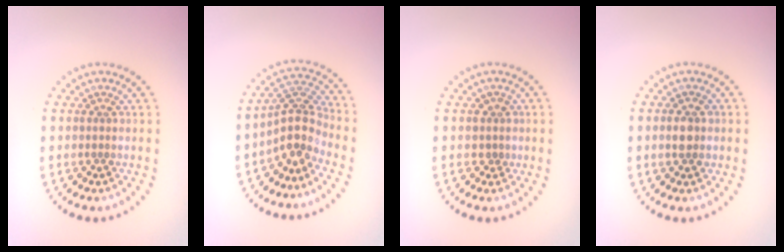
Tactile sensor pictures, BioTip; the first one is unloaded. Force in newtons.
{"total": 3.7, "press": 2.8, "slide": 2.3}
{"total": 1.3, "press": 1.1, "slide": 0.8}
{"total": 2.5, "press": 2.5, "slide": 0.2}